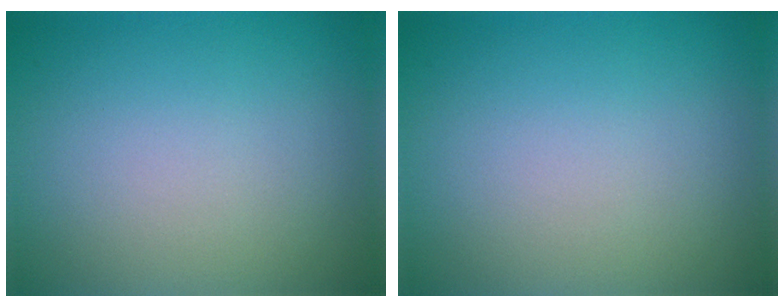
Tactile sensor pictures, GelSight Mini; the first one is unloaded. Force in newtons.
{"total": 0.0}